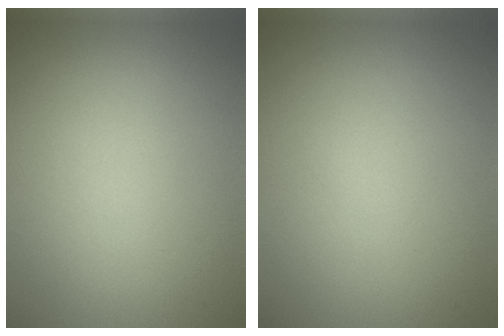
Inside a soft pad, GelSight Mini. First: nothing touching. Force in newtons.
{"total": 0.0}